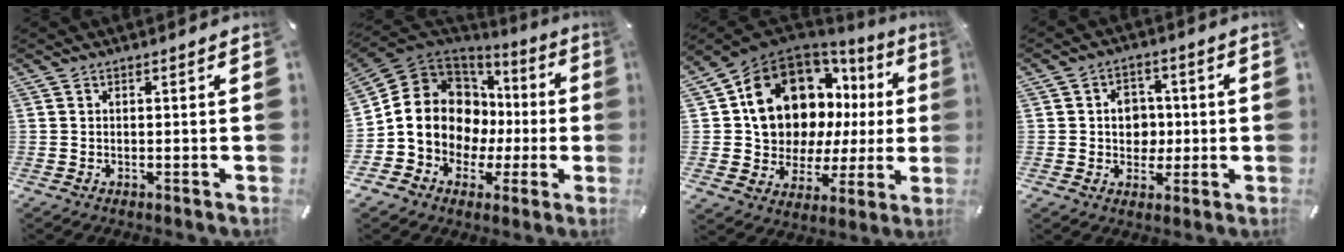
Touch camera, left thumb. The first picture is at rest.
{"total": 14.4, "force": [0.2, 12.9, 6.3], "torque": [-0.135, -0.020, 0.014]}
{"total": 18.8, "force": [8.0, 13.6, 10.3], "torque": [-0.174, -0.056, 0.155]}
{"total": 6.9, "force": [0.0, 6.2, 3.0], "torque": [-0.036, 0.006, -0.003]}